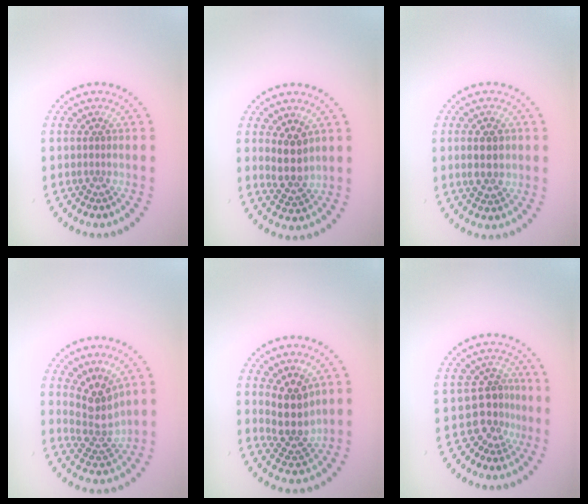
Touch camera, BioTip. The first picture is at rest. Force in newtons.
{"total": 2.9, "press": 2.5, "slide": 1.4}
{"total": 2.9, "press": 2.9, "slide": 0.2}
{"total": 3.8, "press": 2.8, "slide": 2.6}
{"total": 3.8, "press": 3.2, "slide": 2.1}
{"total": 3.0, "press": 2.3, "slide": 1.9}